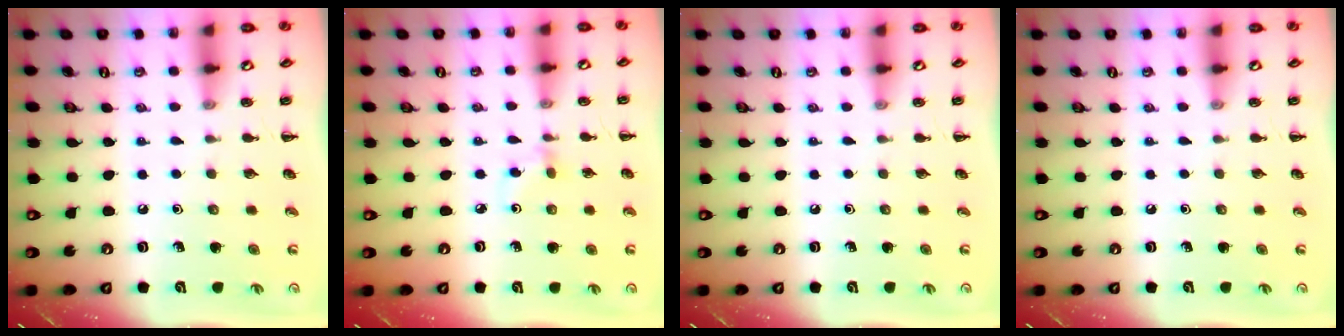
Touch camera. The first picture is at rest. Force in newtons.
{"total": 2.7, "press": 2.4, "slide": 1.1}
{"total": 0.0}
{"total": 0.0}